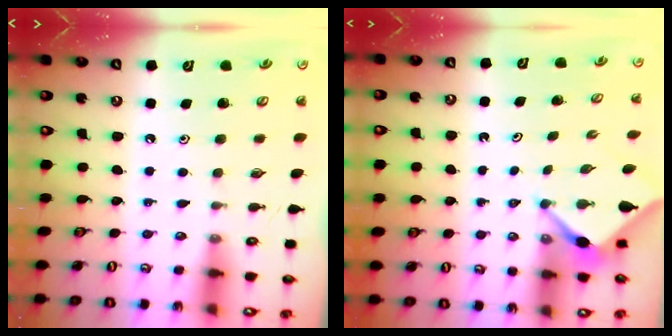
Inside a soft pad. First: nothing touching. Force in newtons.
{"total": 3.8, "press": 3.8, "slide": 0.3}